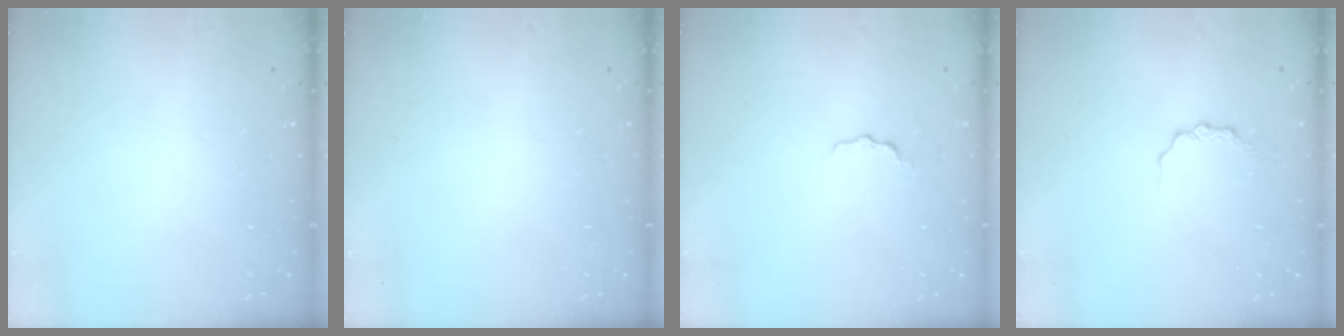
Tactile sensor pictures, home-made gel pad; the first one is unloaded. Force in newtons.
{"total": 0.0}
{"total": 3.1, "press": 3.1, "slide": 0.2}
{"total": 2.6, "press": 2.6, "slide": 0.4}